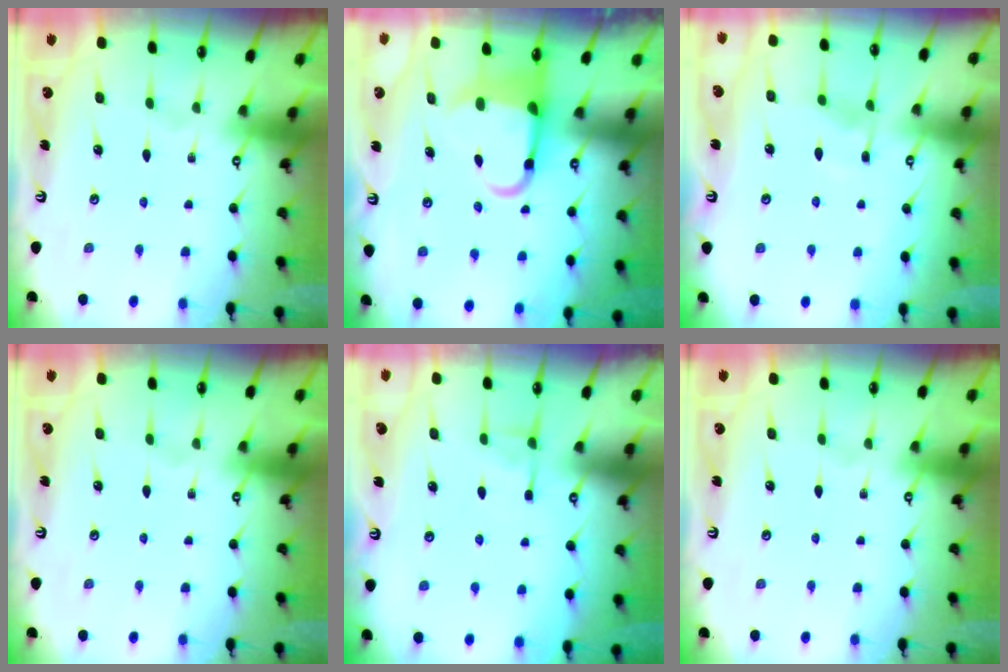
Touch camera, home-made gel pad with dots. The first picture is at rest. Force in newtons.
{"total": 6.7, "press": 6.5, "slide": 1.6}
{"total": 3.9, "press": 3.9, "slide": 0.5}
{"total": 0.0}
{"total": 4.7, "press": 4.7, "slide": 0.7}
{"total": 0.0}